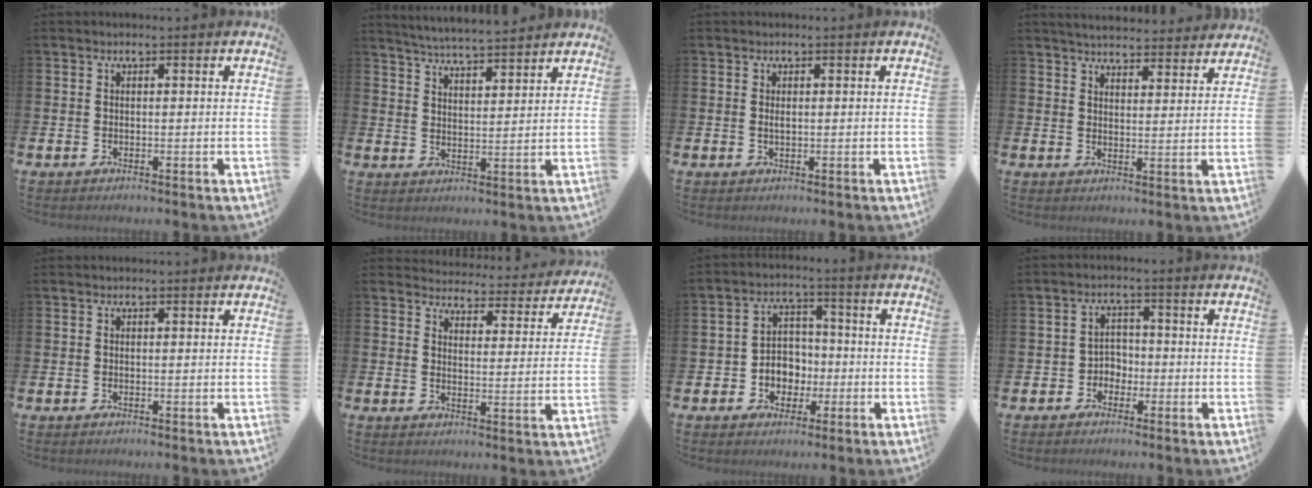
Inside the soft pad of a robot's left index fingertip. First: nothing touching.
{"total": 5.1, "force": [5.1, -0.1, 0.6], "torque": [-0.033, -0.027, 0.092]}
{"total": 0.6, "force": [0.2, 0.2, 0.6], "torque": [-0.009, 0.000, 0.003]}
{"total": 4.2, "force": [4.1, 0.5, 0.3], "torque": [-0.019, -0.025, 0.073]}
{"total": 0.0}
{"total": 3.9, "force": [3.8, 0.9, 0.1], "torque": [-0.014, -0.038, 0.060]}
{"total": 4.6, "force": [-1.0, 4.3, 1.5], "torque": [-0.032, 0.005, -0.027]}
{"total": 2.8, "force": [-1.5, 2.2, 0.6], "torque": [-0.017, 0.006, -0.038]}